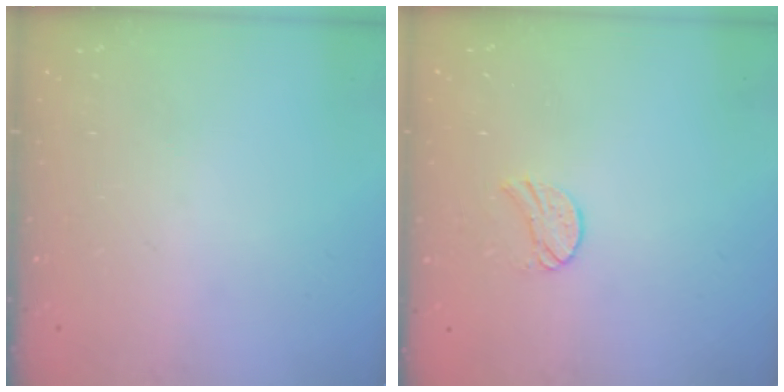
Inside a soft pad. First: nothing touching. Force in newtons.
{"total": 7.8, "press": 7.8, "slide": 0.4}